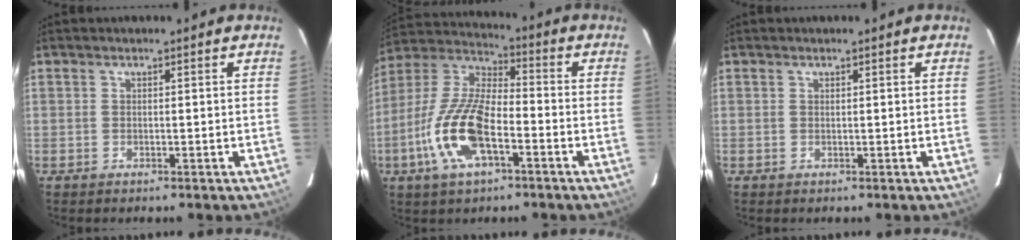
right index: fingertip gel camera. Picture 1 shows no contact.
{"total": 15.5, "force": [-5.9, 6.1, 13.0], "torque": [-0.277, -0.004, -0.119]}
{"total": 0.0}